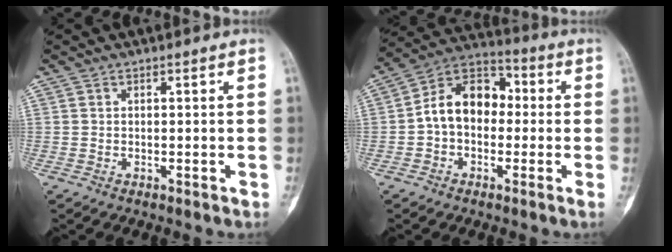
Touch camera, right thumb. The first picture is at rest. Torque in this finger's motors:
{"motor_torque": [0.68, 0.67, 0.64, -0.53, 0.09]}